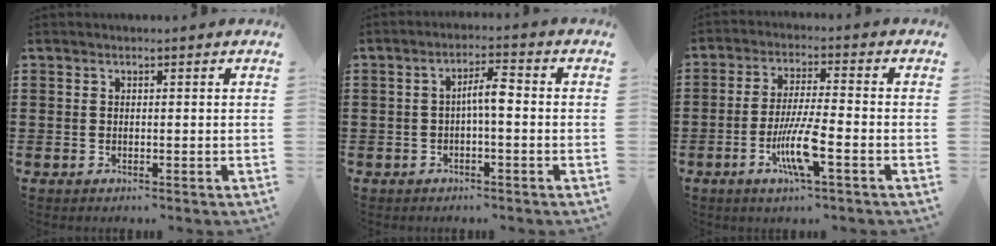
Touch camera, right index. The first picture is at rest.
{"total": 3.9, "force": [-0.4, 0.9, 3.8], "torque": [-0.071, 0.008, -0.011]}
{"total": 8.1, "force": [-3.2, 1.0, 7.4], "torque": [-0.145, -0.013, -0.062]}